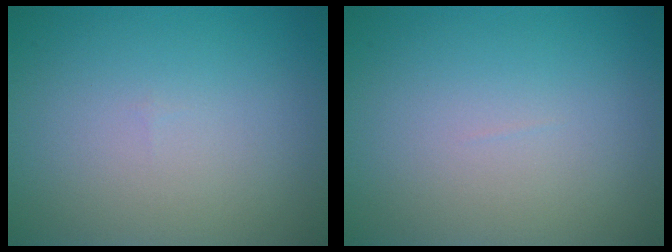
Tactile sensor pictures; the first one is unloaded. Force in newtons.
{"total": 0.0}